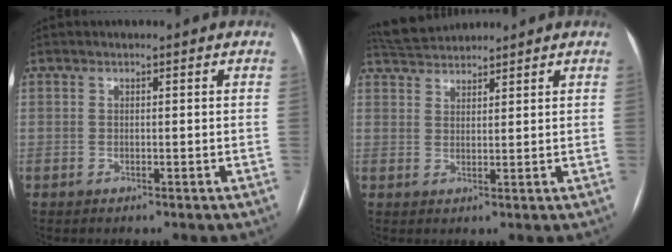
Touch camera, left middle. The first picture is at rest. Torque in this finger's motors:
{"motor_torque": [0.18, -0.25, -0.06, -0.01]}